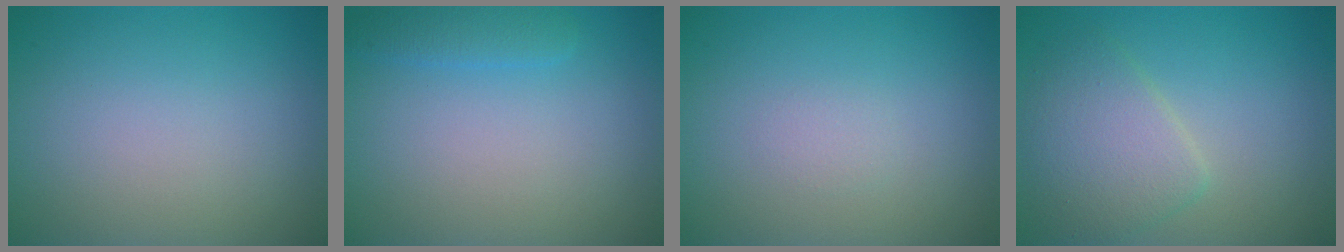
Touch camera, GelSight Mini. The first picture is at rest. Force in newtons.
{"total": 1.5, "press": 1.5, "slide": 0.2}
{"total": 0.6, "press": 0.6, "slide": 0.1}
{"total": 4.0, "press": 4.0, "slide": 0.2}